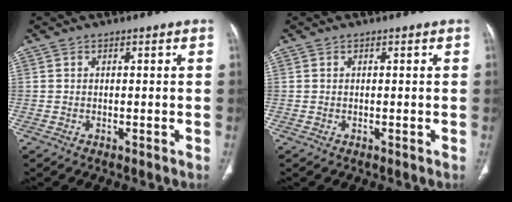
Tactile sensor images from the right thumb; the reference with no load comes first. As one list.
[{"total": 0.0}]